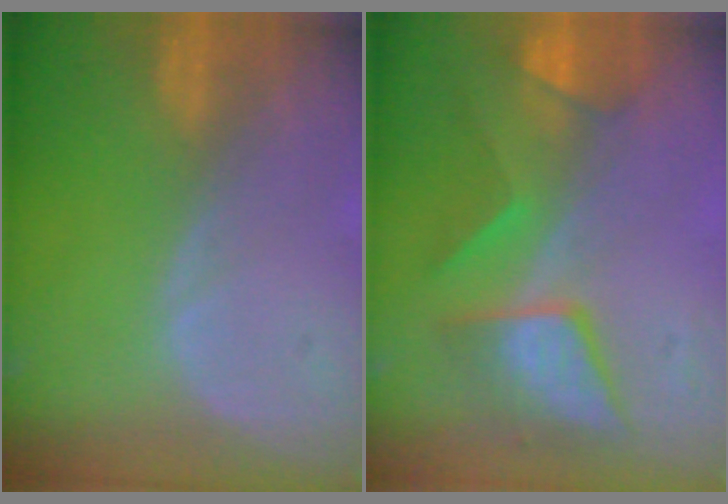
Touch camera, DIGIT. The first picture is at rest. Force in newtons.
{"total": 7.8, "press": 7.8, "slide": 0.4}